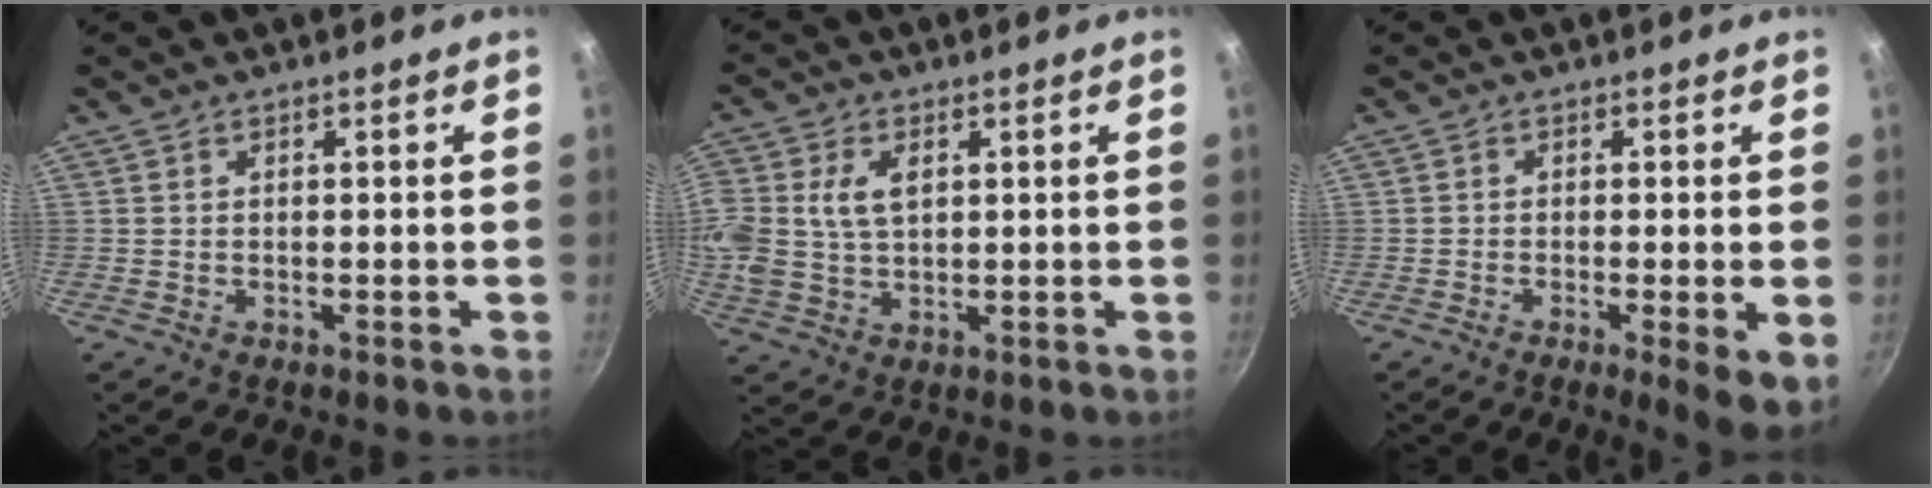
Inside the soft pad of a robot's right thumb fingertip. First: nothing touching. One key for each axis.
{"total": 11.1, "fx": 2.3, "fy": 7.8, "fz": 7.5, "tx": -0.167, "ty": 0.009, "tz": 0.044}
{"total": 6.1, "fx": -1.5, "fy": 1.1, "fz": 5.8, "tx": -0.078, "ty": -0.007, "tz": -0.020}